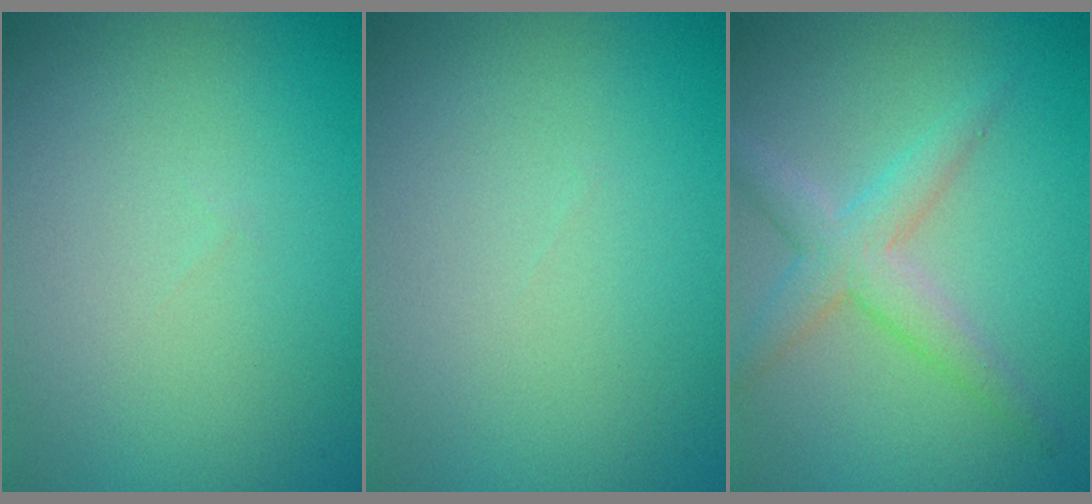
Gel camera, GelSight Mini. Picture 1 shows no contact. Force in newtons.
{"total": 0.0}
{"total": 3.5, "press": 3.5, "slide": 0.1}